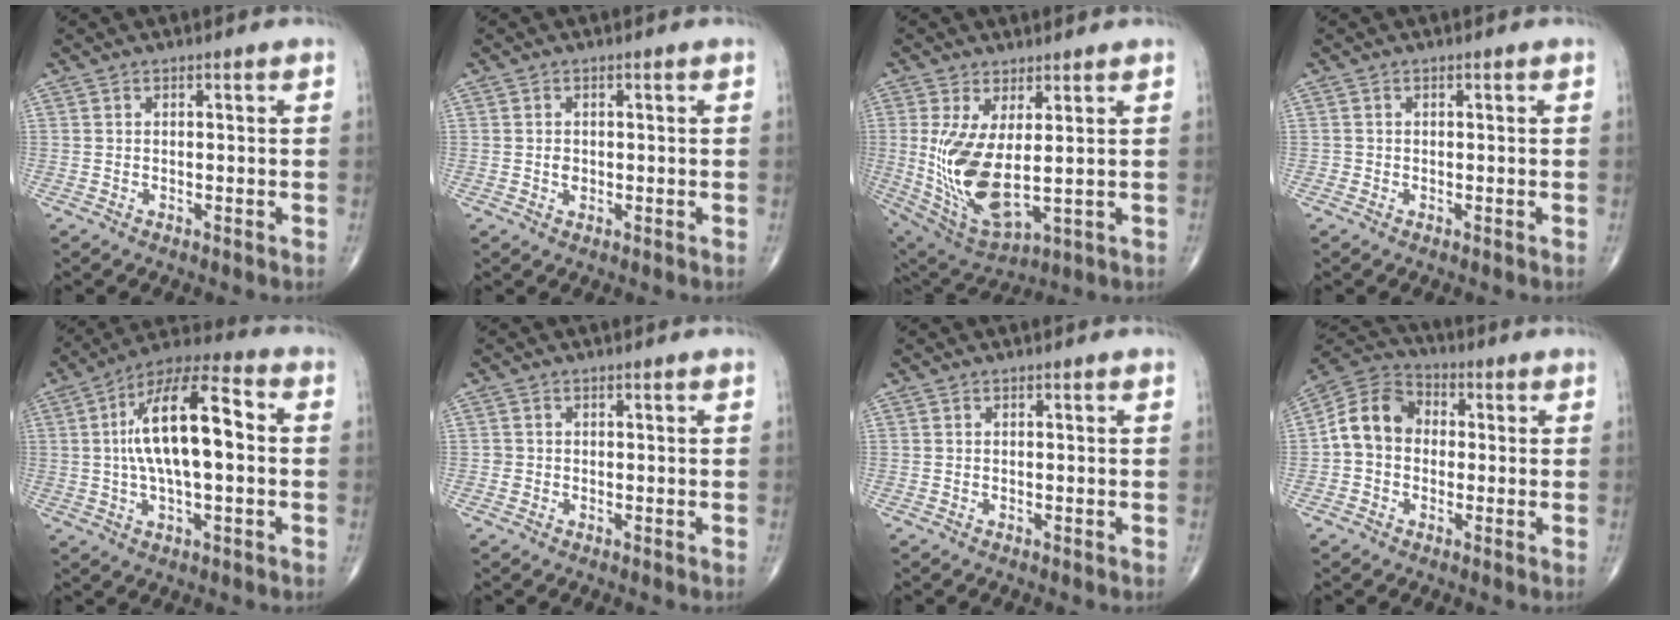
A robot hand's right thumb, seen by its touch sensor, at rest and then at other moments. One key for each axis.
{"total": 1.5, "fx": -0.1, "fy": 1.2, "fz": 0.9, "tx": -0.010, "ty": 0.002, "tz": 0.000}
{"total": 14.4, "fx": 0.7, "fy": 6.0, "fz": 13.1, "tx": -0.267, "ty": -0.029, "tz": 0.037}
{"total": 0.5, "fx": -0.2, "fy": 0.5, "fz": 0.0, "tx": 0.001, "ty": 0.003, "tz": -0.005}
{"total": 17.2, "fx": 1.1, "fy": 6.6, "fz": 15.9, "tx": -0.277, "ty": 0.035, "tz": 0.012}
{"total": 1.0, "fx": -0.2, "fy": 1.0, "fz": 0.1, "tx": 0.004, "ty": 0.005, "tz": -0.005}
{"total": 0.0}
{"total": 10.2, "fx": -0.3, "fy": 8.3, "fz": 5.9, "tx": -0.090, "ty": 0.034, "tz": -0.020}